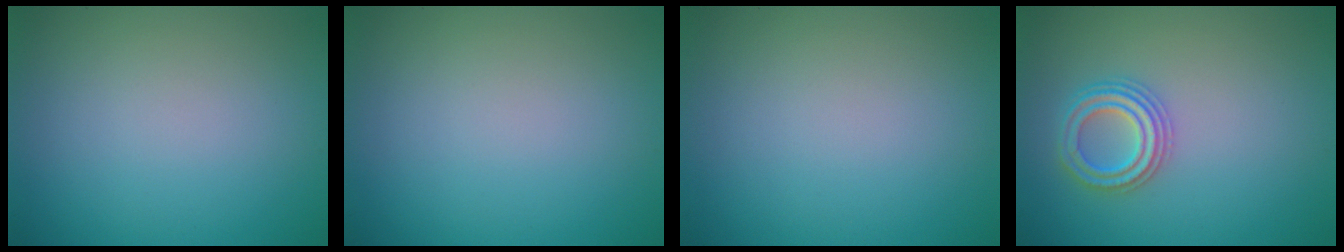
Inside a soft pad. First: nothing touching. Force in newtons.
{"total": 0.0}
{"total": 0.0}
{"total": 2.9, "press": 2.9, "slide": 0.5}